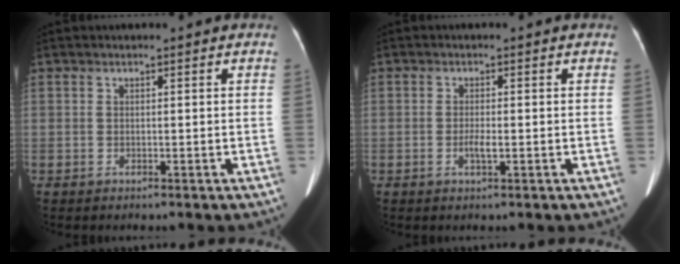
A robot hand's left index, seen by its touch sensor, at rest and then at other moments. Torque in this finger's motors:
{"motor_torque": [0.07, 0.09, 0.03, 0.00]}